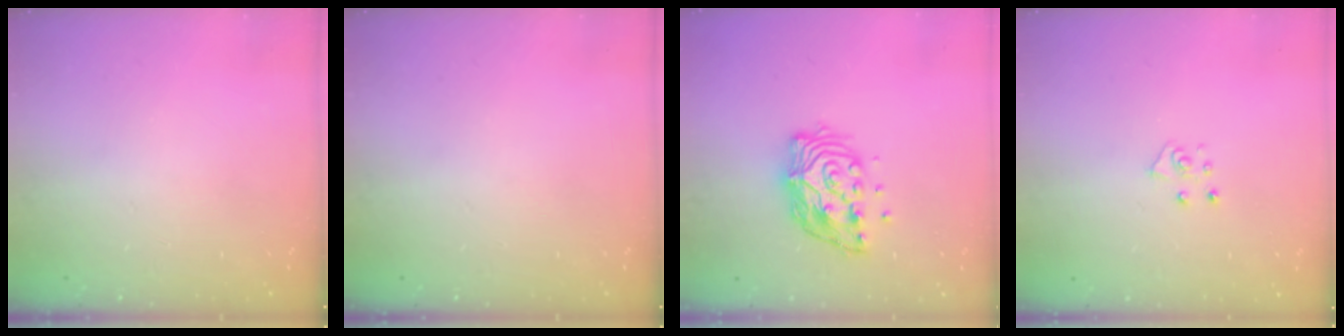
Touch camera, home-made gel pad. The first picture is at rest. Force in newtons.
{"total": 0.0}
{"total": 12.1, "press": 12.0, "slide": 0.9}
{"total": 5.3, "press": 5.3, "slide": 0.5}